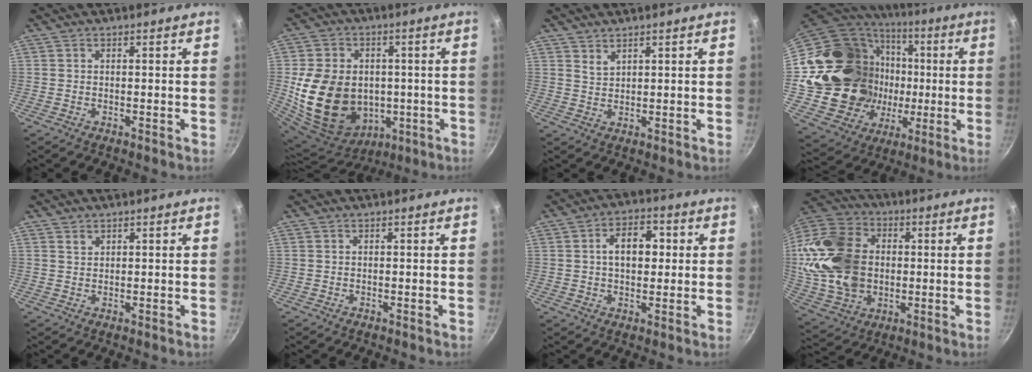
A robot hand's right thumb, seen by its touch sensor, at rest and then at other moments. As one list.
[{"total": 21.5, "force": [-1.4, 17.1, 13.0], "torque": [-0.235, 0.013, -0.002]}, {"total": 2.0, "force": [1.6, 0.8, 0.8], "torque": [-0.012, -0.010, 0.034]}, {"total": 26.6, "force": [-0.2, 22.4, 14.4], "torque": [-0.247, 0.031, 0.018]}, {"total": 1.2, "force": [0.8, 0.7, 0.4], "torque": [-0.003, -0.002, 0.015]}, {"total": 0.0}, {"total": 8.3, "force": [1.3, 5.4, 6.2], "torque": [-0.067, 0.016, 0.012]}, {"total": 22.4, "force": [1.2, 16.9, 14.6], "torque": [-0.265, 0.021, 0.031]}]